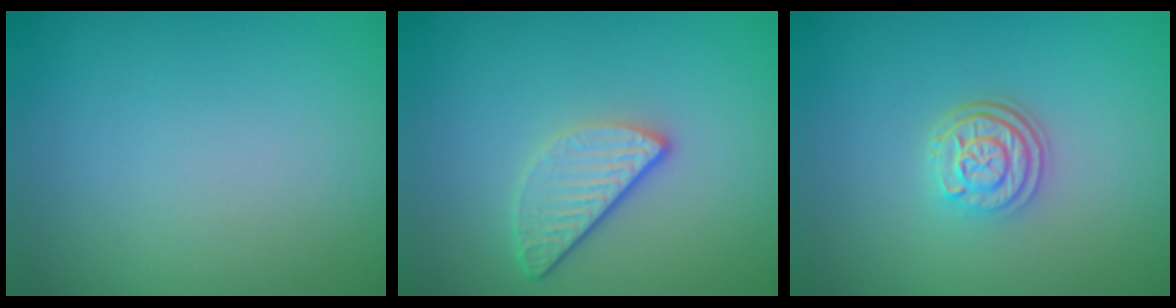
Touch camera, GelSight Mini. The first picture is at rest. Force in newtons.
{"total": 2.9, "press": 2.3, "slide": 1.7}
{"total": 3.0, "press": 2.4, "slide": 1.7}